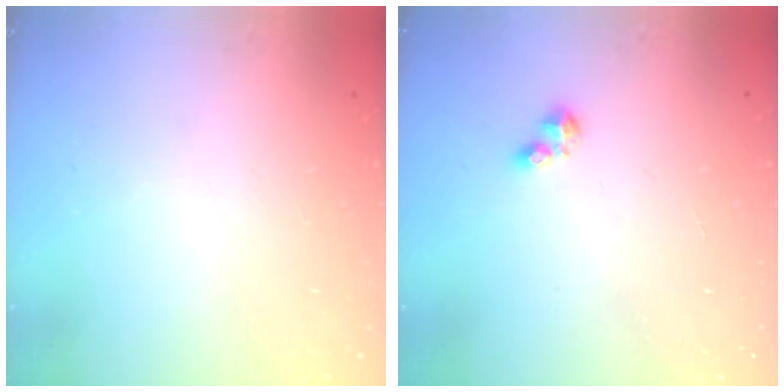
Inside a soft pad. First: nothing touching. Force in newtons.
{"total": 2.8, "press": 2.8, "slide": 0.4}